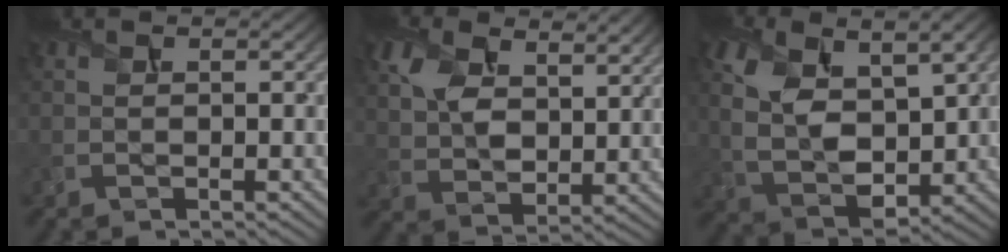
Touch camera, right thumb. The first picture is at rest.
{"total": 8.9, "force": [4.6, 5.1, 5.6], "torque": [-0.145, 0.002, 0.085]}
{"total": 10.8, "force": [3.0, 6.0, 8.4], "torque": [-0.201, -0.001, 0.055]}